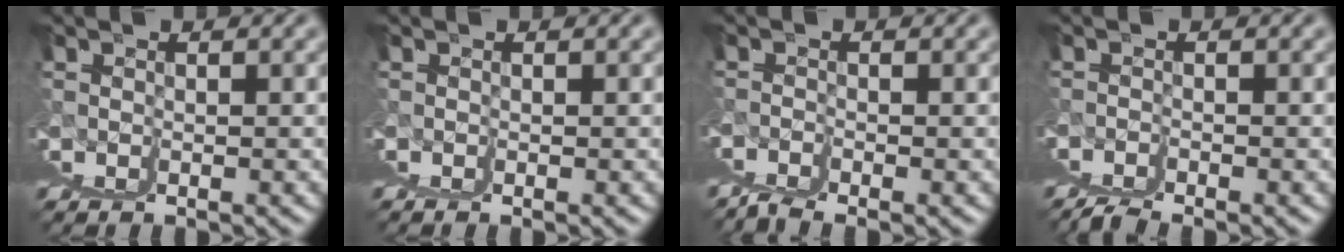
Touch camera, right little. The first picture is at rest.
{"total": 0.8, "force": [0.1, -0.8, -0.3], "torque": [0.010, 0.004, 0.001]}
{"total": 3.5, "force": [0.3, -3.5, 0.6], "torque": [0.012, 0.011, 0.013]}
{"total": 3.5, "force": [-0.4, -3.5, -0.3], "torque": [0.024, 0.005, 0.003]}